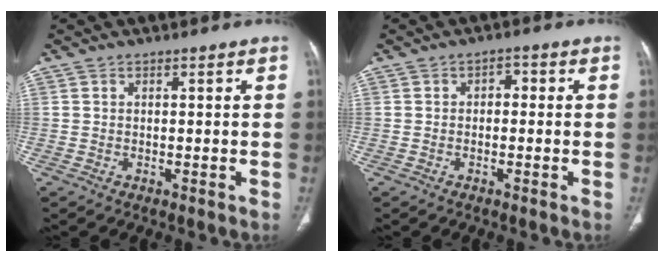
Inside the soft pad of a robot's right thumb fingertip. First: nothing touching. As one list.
[{"total": 2.0, "force": [-0.1, 1.3, 1.4], "torque": [-0.011, 0.009, -0.009]}]